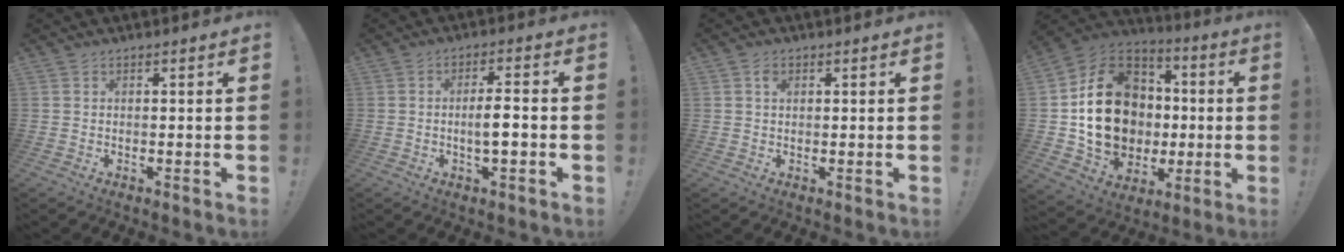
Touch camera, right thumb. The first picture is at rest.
{"total": 5.5, "force": [-1.4, 1.1, 5.2], "torque": [-0.089, 0.002, -0.031]}
{"total": 1.4, "force": [0.6, 1.1, 0.7], "torque": [-0.009, 0.002, 0.010]}
{"total": 22.4, "force": [-0.1, 18.7, 12.3], "torque": [-0.187, 0.021, 0.039]}